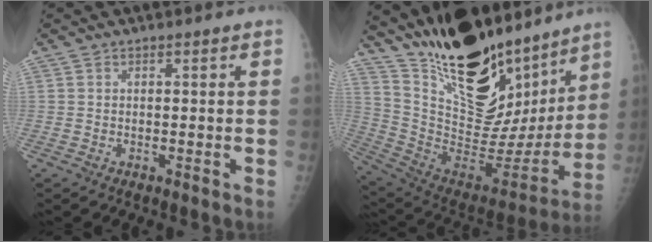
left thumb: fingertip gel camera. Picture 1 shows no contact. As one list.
[{"total": 30.0, "force": [21.2, 13.3, 16.6], "torque": [-0.234, -0.088, 0.351]}]